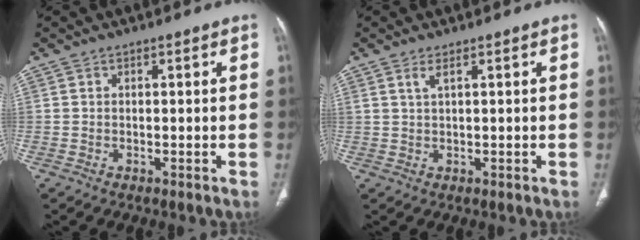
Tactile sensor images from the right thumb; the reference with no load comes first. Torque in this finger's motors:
{"motor_torque": [0.19, -0.53, 0.29, 0.05, 0.08]}